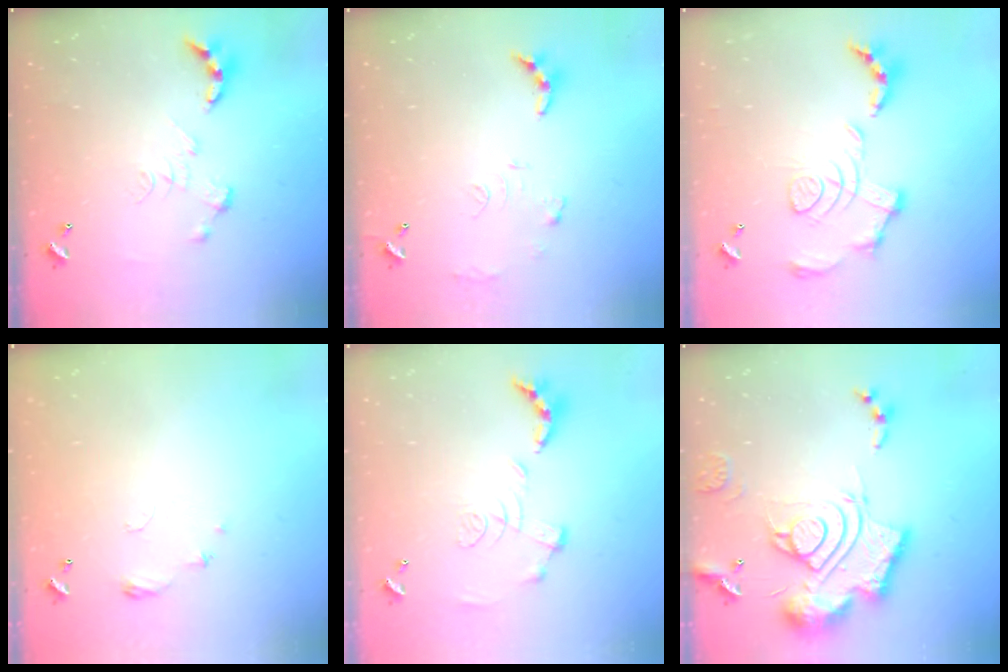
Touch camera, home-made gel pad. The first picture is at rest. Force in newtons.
{"total": 9.3, "press": 9.3, "slide": 0.6}
{"total": 1.7, "press": 1.1, "slide": 1.3}
{"total": 4.5, "press": 4.5, "slide": 0.6}
{"total": 1.2, "press": 0.4, "slide": 1.1}
{"total": 23.3, "press": 23.1, "slide": 2.3}